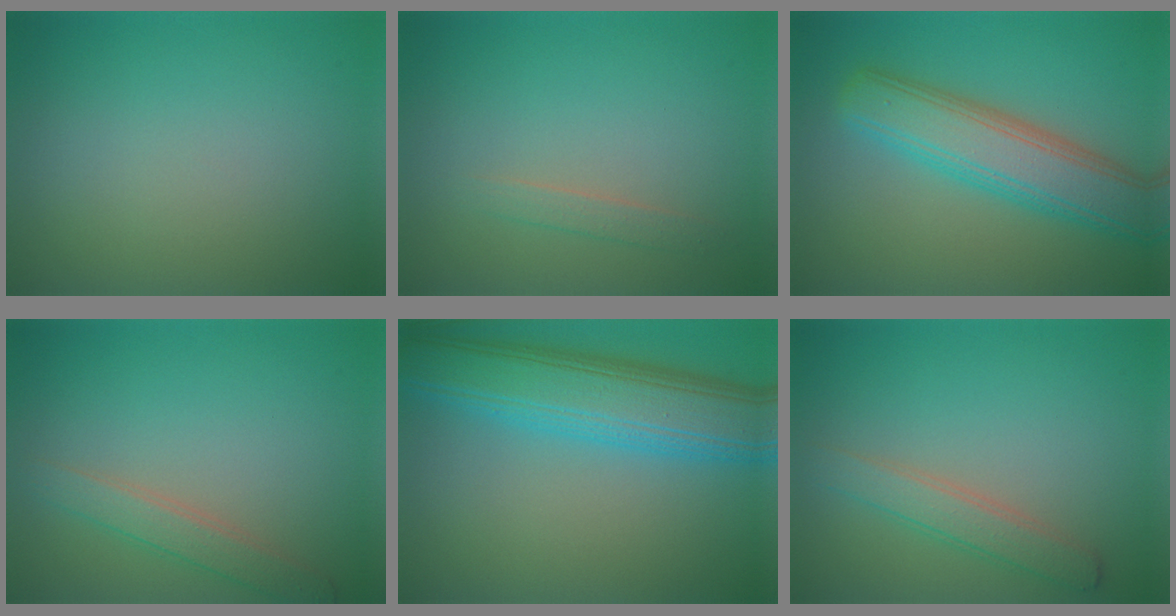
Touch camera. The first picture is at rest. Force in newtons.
{"total": 1.2, "press": 1.2, "slide": 0.1}
{"total": 7.0, "press": 7.0, "slide": 0.2}
{"total": 2.4, "press": 2.4, "slide": 0.1}
{"total": 9.3, "press": 9.3, "slide": 0.2}
{"total": 2.6, "press": 2.6, "slide": 0.1}